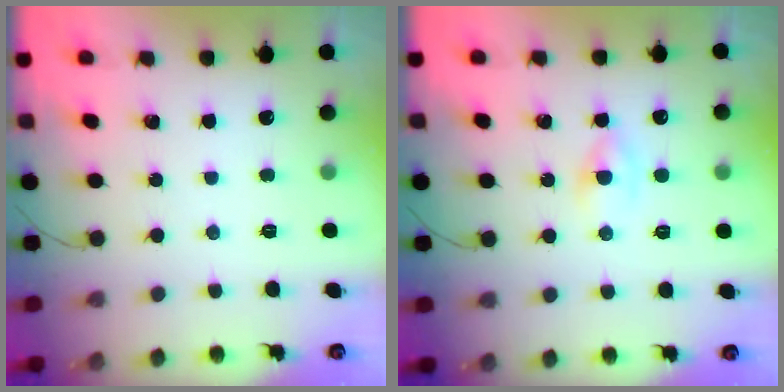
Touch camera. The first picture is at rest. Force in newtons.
{"total": 1.4, "press": 1.1, "slide": 0.9}